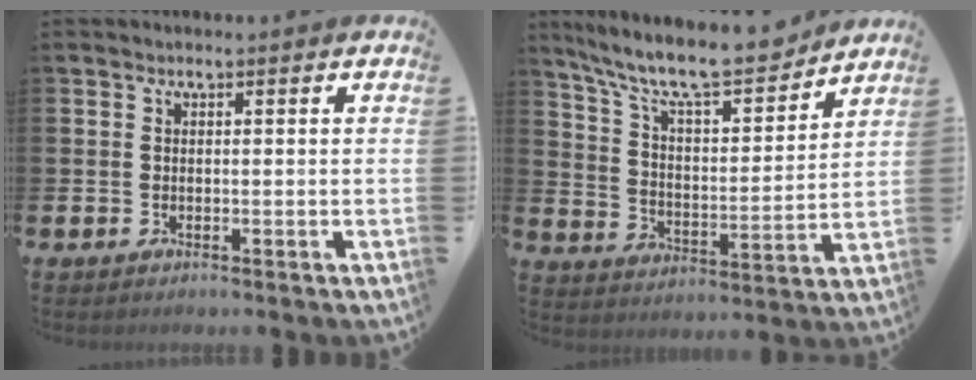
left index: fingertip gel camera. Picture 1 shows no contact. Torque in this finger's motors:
{"motor_torque": [0.17, -0.58, 0.91, 0.21]}